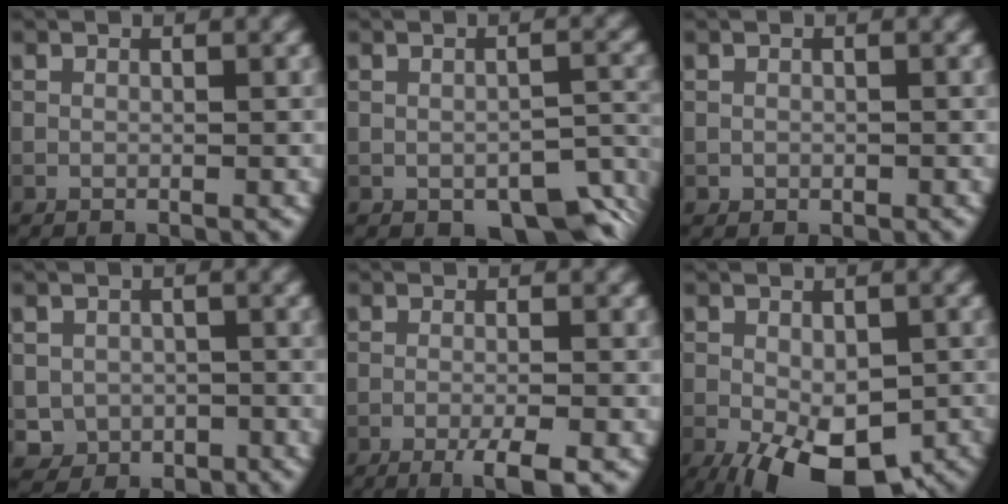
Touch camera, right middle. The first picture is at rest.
{"total": 5.9, "force": [-3.7, 2.7, 3.7], "torque": [-0.039, -0.019, -0.039]}
{"total": 0.5, "force": [-0.1, 0.5, 0.0], "torque": [0.004, -0.005, -0.002]}
{"total": 2.8, "force": [-0.6, 2.6, 0.7], "torque": [-0.006, -0.010, -0.008]}
{"total": 3.5, "force": [-2.0, 0.5, 2.8], "torque": [-0.046, 0.002, -0.039]}
{"total": 10.3, "force": [-4.5, 5.1, 7.7], "torque": [-0.137, -0.033, -0.054]}